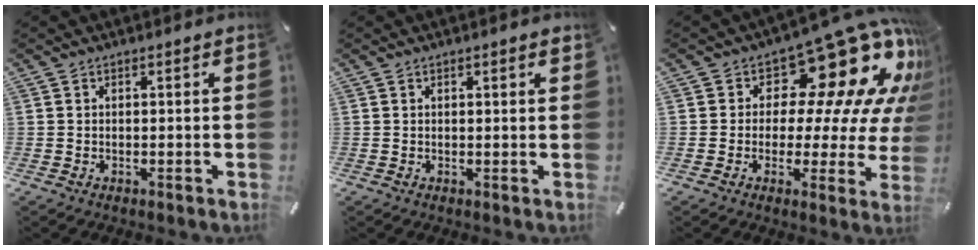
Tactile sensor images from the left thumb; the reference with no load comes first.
{"total": 1.0, "force": [0.5, 0.2, 0.8], "torque": [-0.009, -0.003, 0.007]}
{"total": 19.9, "force": [10.6, 9.5, 14.0], "torque": [-0.185, -0.087, 0.172]}